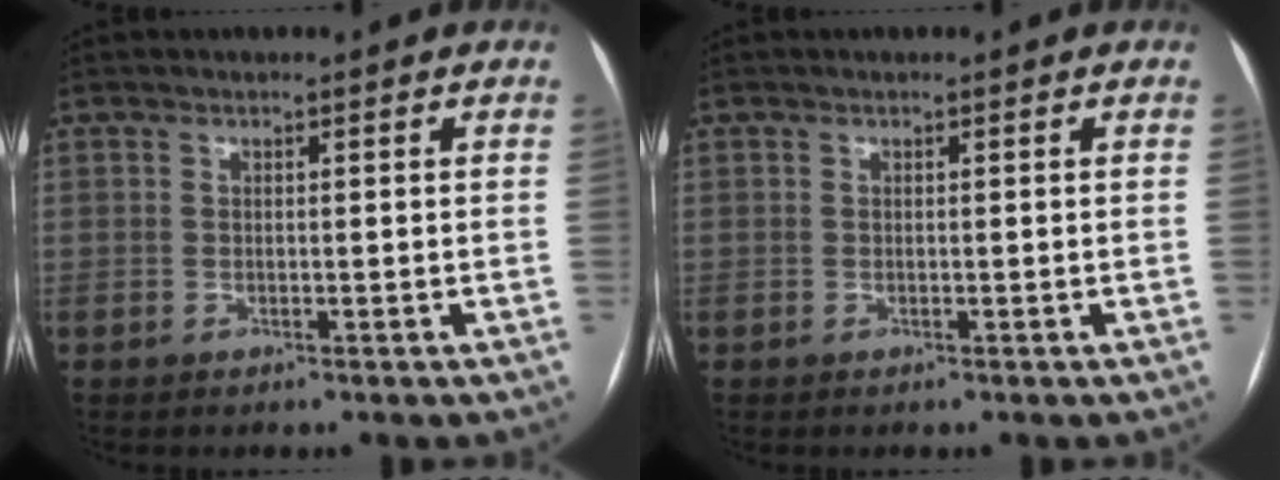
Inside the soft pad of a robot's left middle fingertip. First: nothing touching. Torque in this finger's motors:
{"motor_torque": [-0.02, 0.02, 0.00, 0.00]}